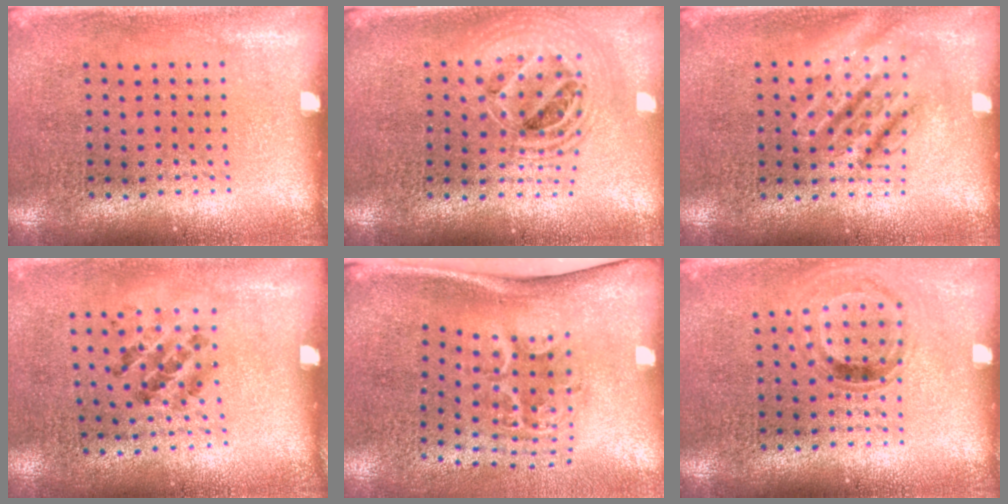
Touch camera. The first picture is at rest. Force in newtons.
{"total": 2.1, "press": 1.7, "slide": 1.2}
{"total": 2.8, "press": 2.8, "slide": 0.3}
{"total": 1.3, "press": 0.7, "slide": 1.1}
{"total": 2.2, "press": 1.4, "slide": 1.7}
{"total": 0.9, "press": 0.9, "slide": 0.3}